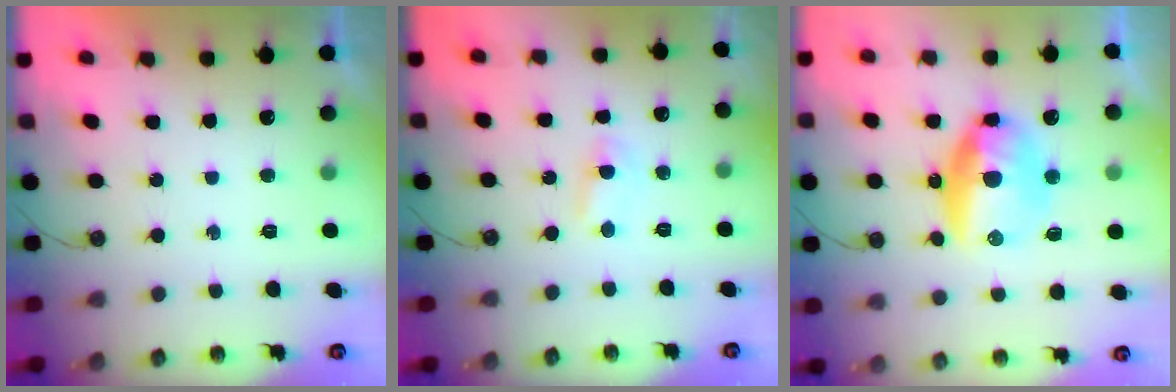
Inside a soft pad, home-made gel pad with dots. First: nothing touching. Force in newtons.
{"total": 2.5, "press": 2.5, "slide": 0.3}
{"total": 16.8, "press": 14.7, "slide": 8.2}